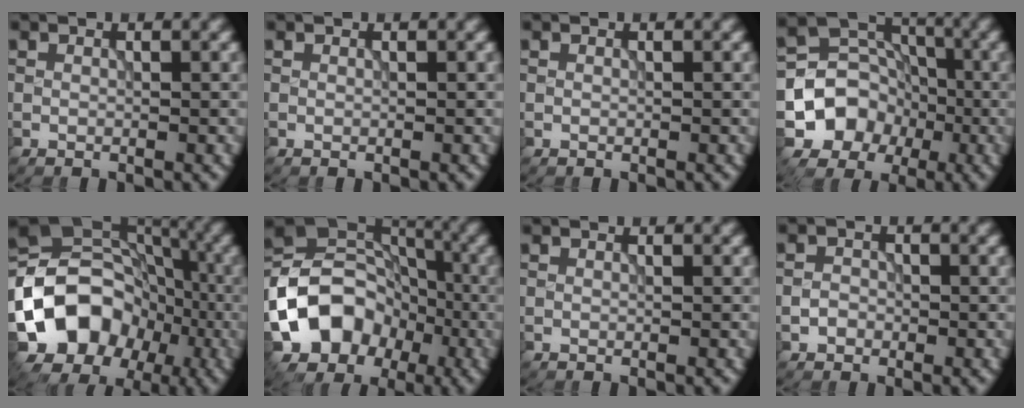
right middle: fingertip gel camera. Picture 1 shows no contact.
{"total": 0.0}
{"total": 0.0}
{"total": 6.0, "force": [-2.2, 5.2, 1.9], "torque": [-0.008, 0.000, -0.041]}
{"total": 12.4, "force": [-4.3, 10.0, 5.9], "torque": [-0.102, 0.004, -0.074]}
{"total": 10.0, "force": [-3.7, 8.0, 4.7], "torque": [-0.063, 0.010, -0.074]}
{"total": 0.0}
{"total": 1.3, "force": [-0.5, 1.1, 0.3], "torque": [0.001, 0.002, -0.012]}